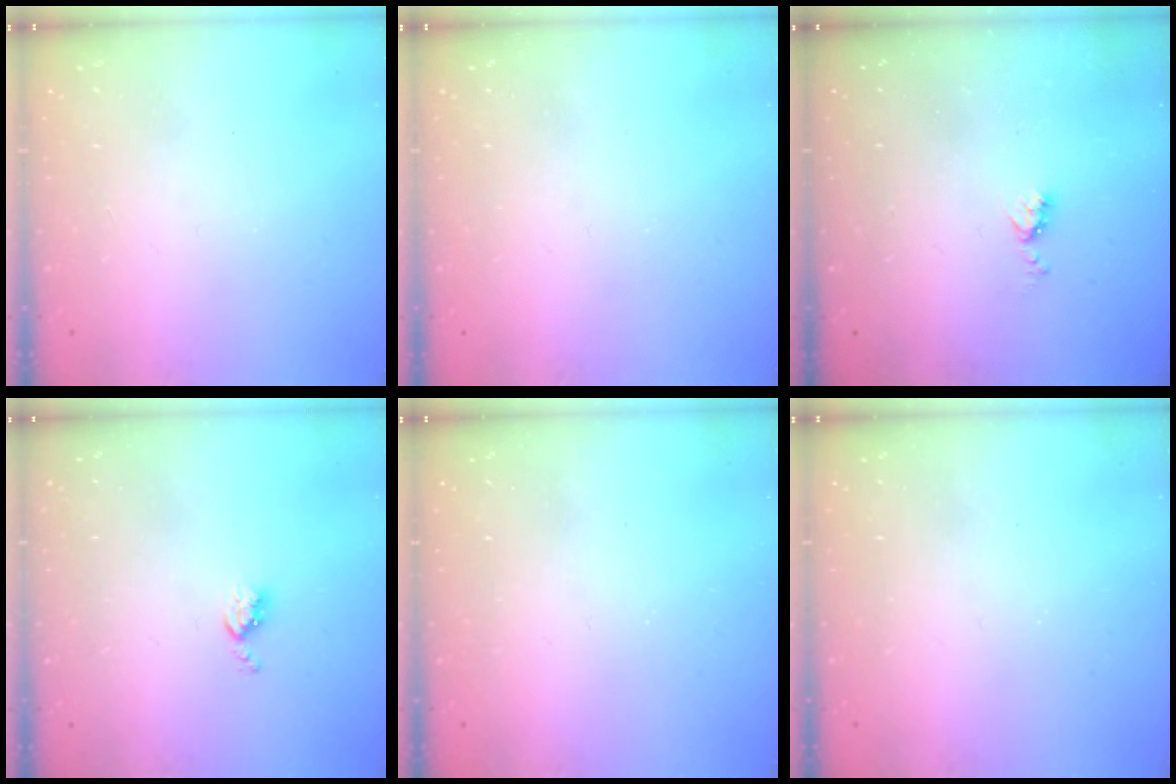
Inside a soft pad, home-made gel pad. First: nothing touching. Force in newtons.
{"total": 0.0}
{"total": 4.3, "press": 4.3, "slide": 0.7}
{"total": 4.4, "press": 4.4, "slide": 0.7}
{"total": 0.0}
{"total": 0.0}